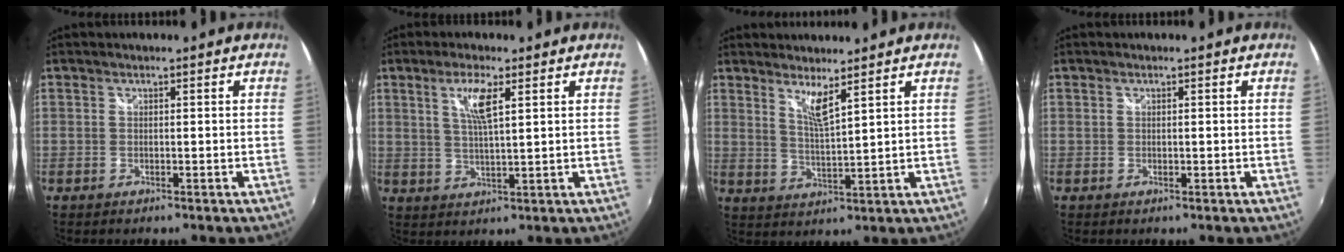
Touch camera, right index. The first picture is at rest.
{"total": 5.5, "force": [2.4, 0.8, 4.9], "torque": [-0.095, -0.002, 0.046]}
{"total": 4.4, "force": [3.3, -0.2, 2.9], "torque": [-0.055, -0.009, 0.057]}
{"total": 0.5, "force": [0.2, 0.2, 0.5], "torque": [-0.007, 0.000, 0.002]}